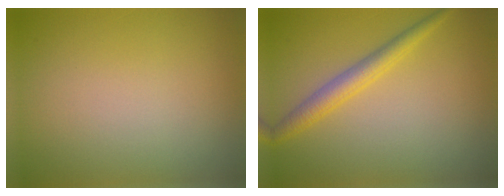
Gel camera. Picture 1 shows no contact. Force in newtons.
{"total": 2.7, "press": 2.7, "slide": 0.1}